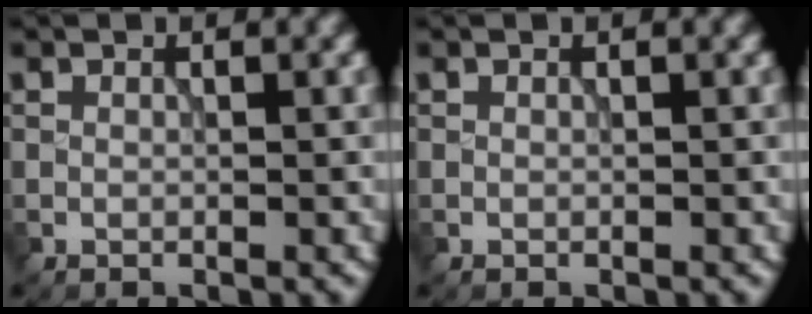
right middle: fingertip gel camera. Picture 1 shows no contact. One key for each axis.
{"total": 0.0}